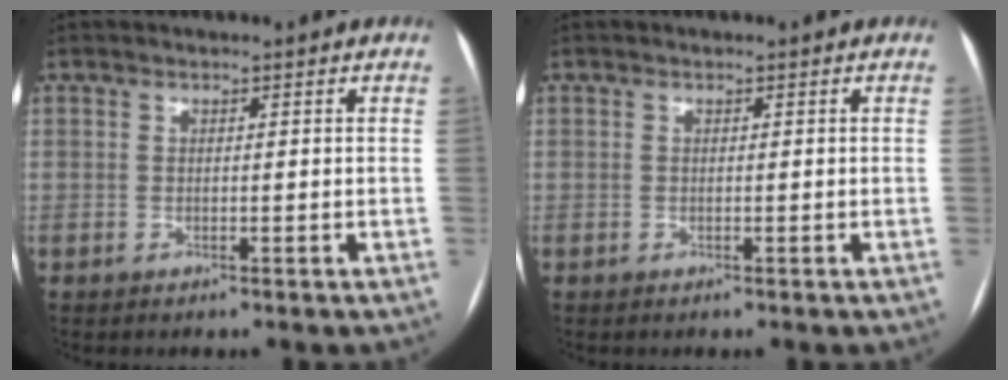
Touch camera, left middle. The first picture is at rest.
{"total": 0.0}